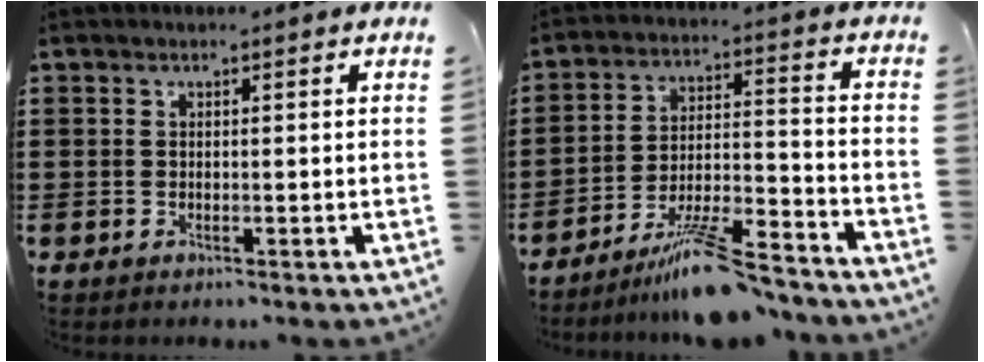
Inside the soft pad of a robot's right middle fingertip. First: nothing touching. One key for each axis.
{"total": 10.9, "fx": -9.2, "fy": 1.3, "fz": 5.8, "tx": -0.093, "ty": 0.021, "tz": -0.171}